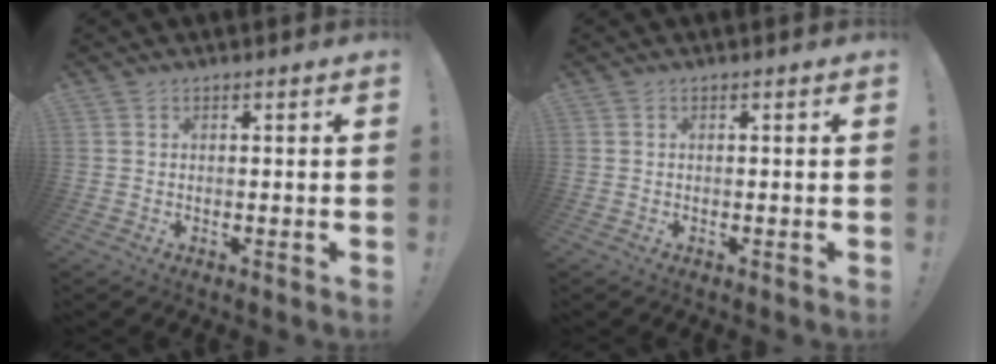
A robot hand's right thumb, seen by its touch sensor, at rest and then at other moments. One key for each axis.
{"total": 0.0}